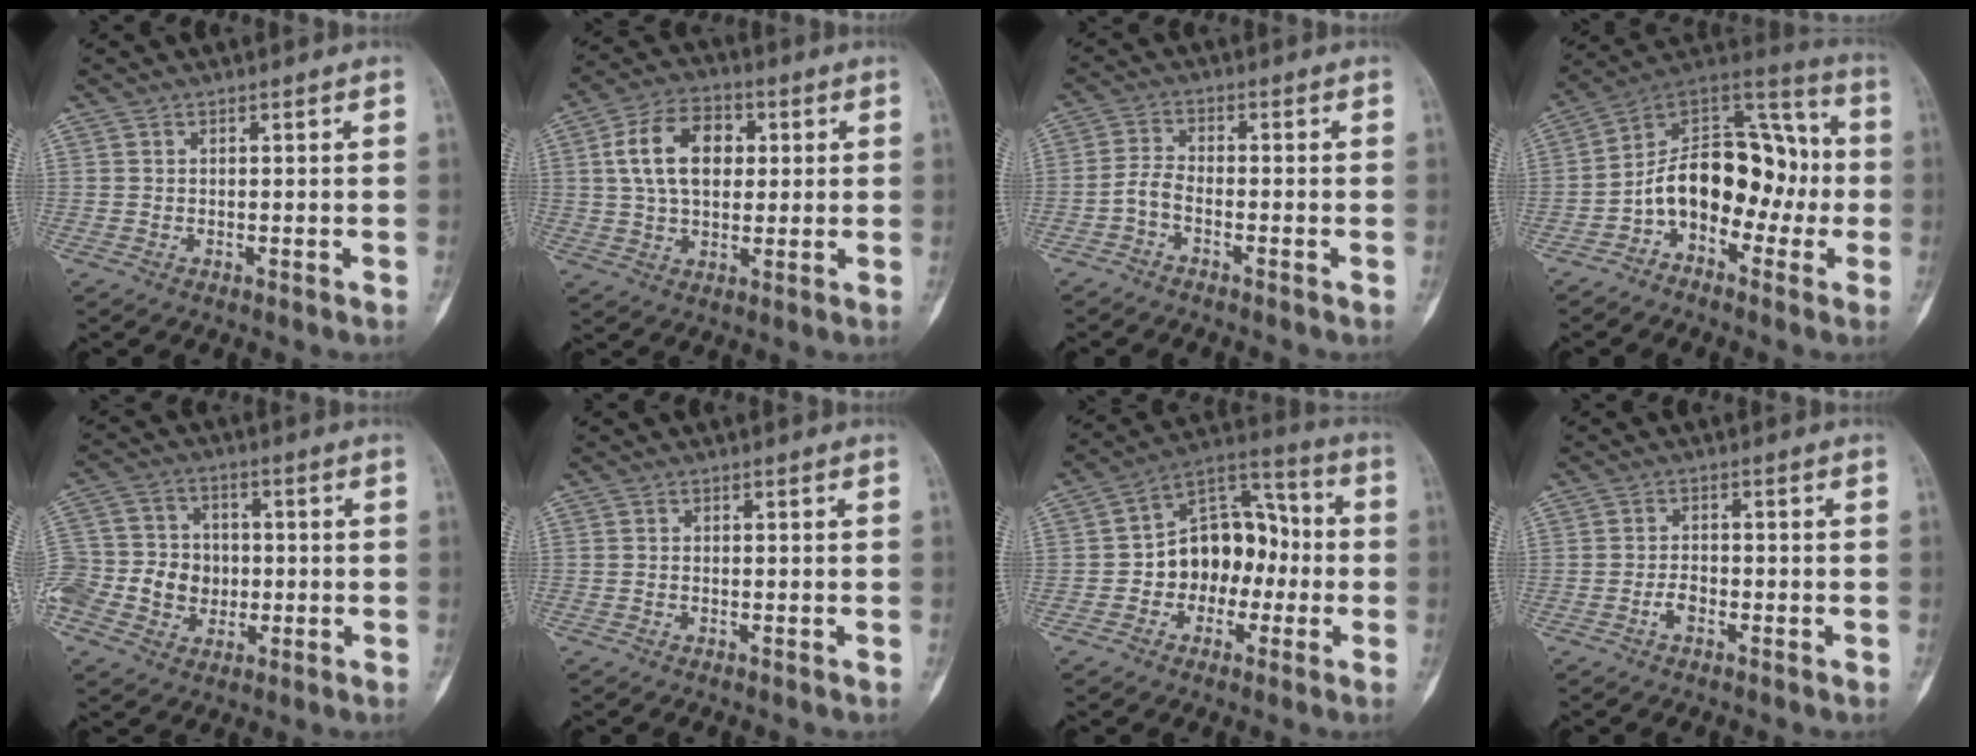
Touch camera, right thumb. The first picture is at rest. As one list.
[{"total": 12.4, "force": [2.5, 8.1, 9.1], "torque": [-0.137, 0.011, 0.038]}, {"total": 3.1, "force": [-1.9, 1.1, 2.2], "torque": [-0.048, 0.016, -0.046]}, {"total": 17.1, "force": [-3.3, 11.2, 12.5], "torque": [-0.158, 0.078, -0.063]}, {"total": 18.8, "force": [-3.4, 15.7, 9.7], "torque": [-0.213, 0.031, -0.059]}, {"total": 0.0}, {"total": 14.1, "force": [-2.1, 10.1, 9.6], "torque": [-0.108, 0.051, -0.046]}, {"total": 2.0, "force": [-1.2, 1.1, 1.2], "torque": [-0.021, 0.010, -0.028]}]